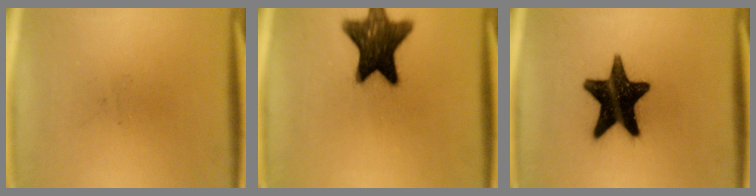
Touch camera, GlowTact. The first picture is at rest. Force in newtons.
{"total": 14.8}
{"total": 17.4}